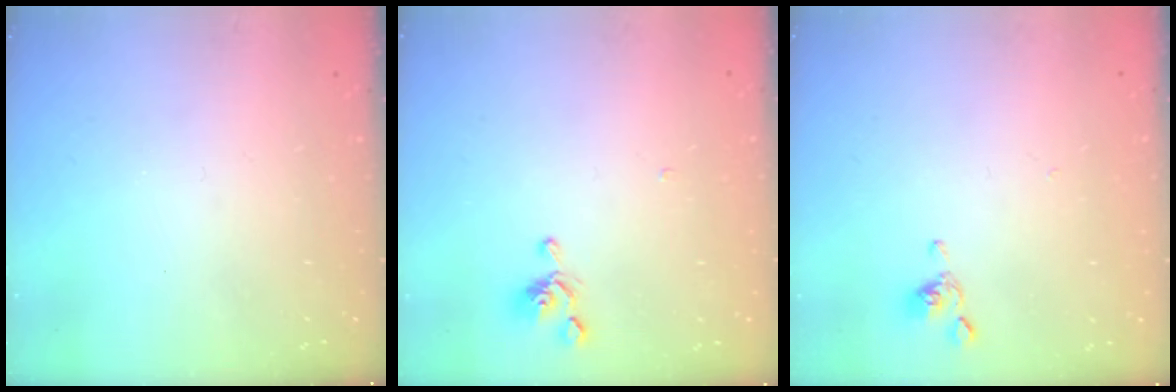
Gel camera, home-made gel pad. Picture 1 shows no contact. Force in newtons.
{"total": 0.8, "press": 0.6, "slide": 0.5}
{"total": 2.2, "press": 2.2, "slide": 0.1}